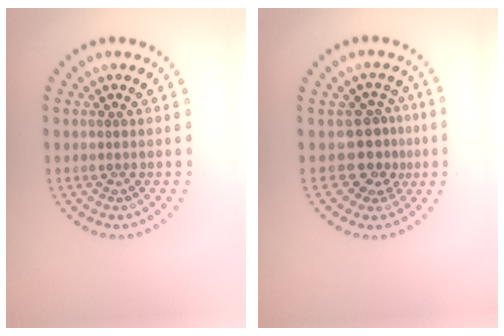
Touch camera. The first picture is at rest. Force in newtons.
{"total": 3.0, "press": 2.3, "slide": 1.9}